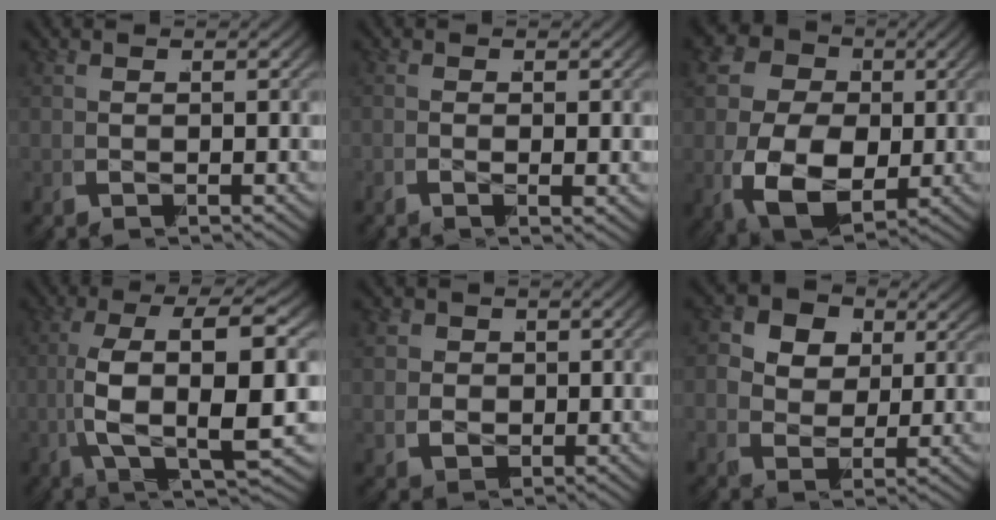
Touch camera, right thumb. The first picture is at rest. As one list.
[{"total": 0.8, "force": [-0.4, 0.2, 0.7], "torque": [-0.011, -0.003, -0.010]}, {"total": 19.1, "force": [-0.7, 15.2, 11.5], "torque": [-0.242, -0.056, -0.001]}, {"total": 11.7, "force": [-1.2, 5.1, 10.5], "torque": [-0.226, -0.027, -0.005]}, {"total": 4.1, "force": [0.3, 3.6, 1.9], "torque": [-0.033, -0.016, 0.014]}, {"total": 10.5, "force": [1.4, 8.8, 5.5], "torque": [-0.124, -0.017, 0.016]}]